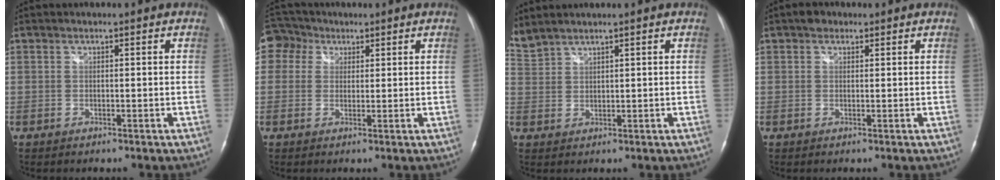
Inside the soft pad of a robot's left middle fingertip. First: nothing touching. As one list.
[{"total": 5.4, "force": [2.3, 4.8, 0.8], "torque": [-0.022, 0.026, 0.045]}, {"total": 3.6, "force": [3.5, 0.1, 0.7], "torque": [-0.033, 0.019, 0.084]}, {"total": 1.6, "force": [1.0, 1.1, 0.5], "torque": [-0.011, 0.009, 0.014]}]